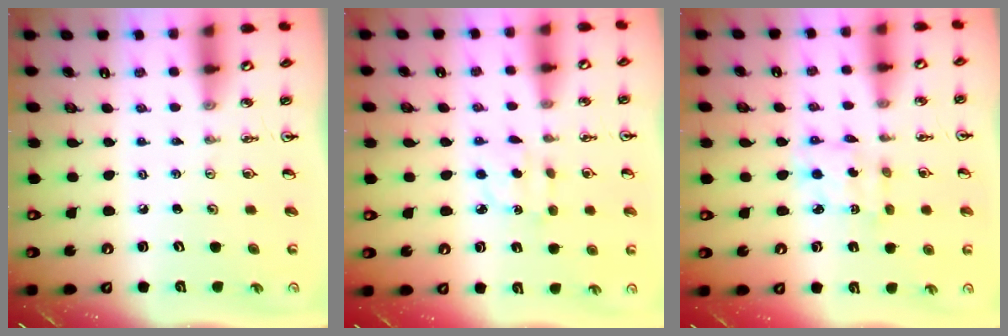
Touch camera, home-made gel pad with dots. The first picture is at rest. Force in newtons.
{"total": 4.5, "press": 4.5, "slide": 0.6}
{"total": 2.9, "press": 2.9, "slide": 0.2}